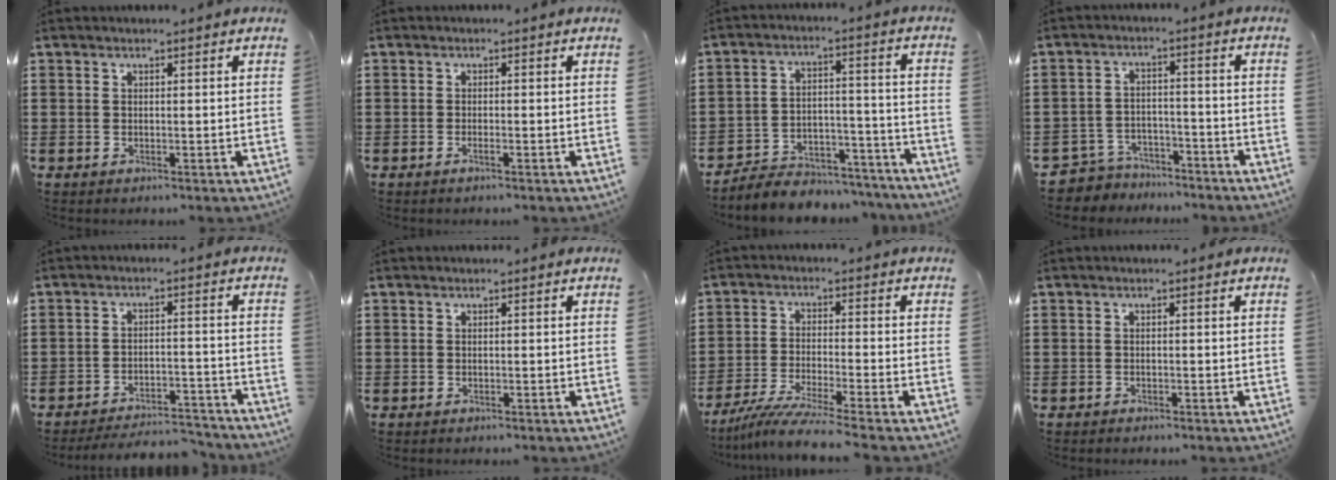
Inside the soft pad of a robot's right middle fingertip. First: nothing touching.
{"total": 0.8, "force": [-0.5, 0.0, 0.7], "torque": [-0.013, -0.005, -0.007]}
{"total": 6.0, "force": [-5.8, 1.3, 0.5], "torque": [-0.006, 0.017, -0.114]}
{"total": 4.4, "force": [-4.3, 1.0, -0.1], "torque": [-0.016, 0.000, -0.093]}
{"total": 4.6, "force": [-4.5, 0.2, 1.0], "torque": [-0.026, -0.004, -0.092]}
{"total": 0.0}
{"total": 5.7, "force": [-5.0, -0.7, 2.6], "torque": [-0.063, -0.025, -0.098]}
{"total": 0.5, "force": [-0.5, 0.0, 0.0], "torque": [-0.003, -0.002, -0.011]}